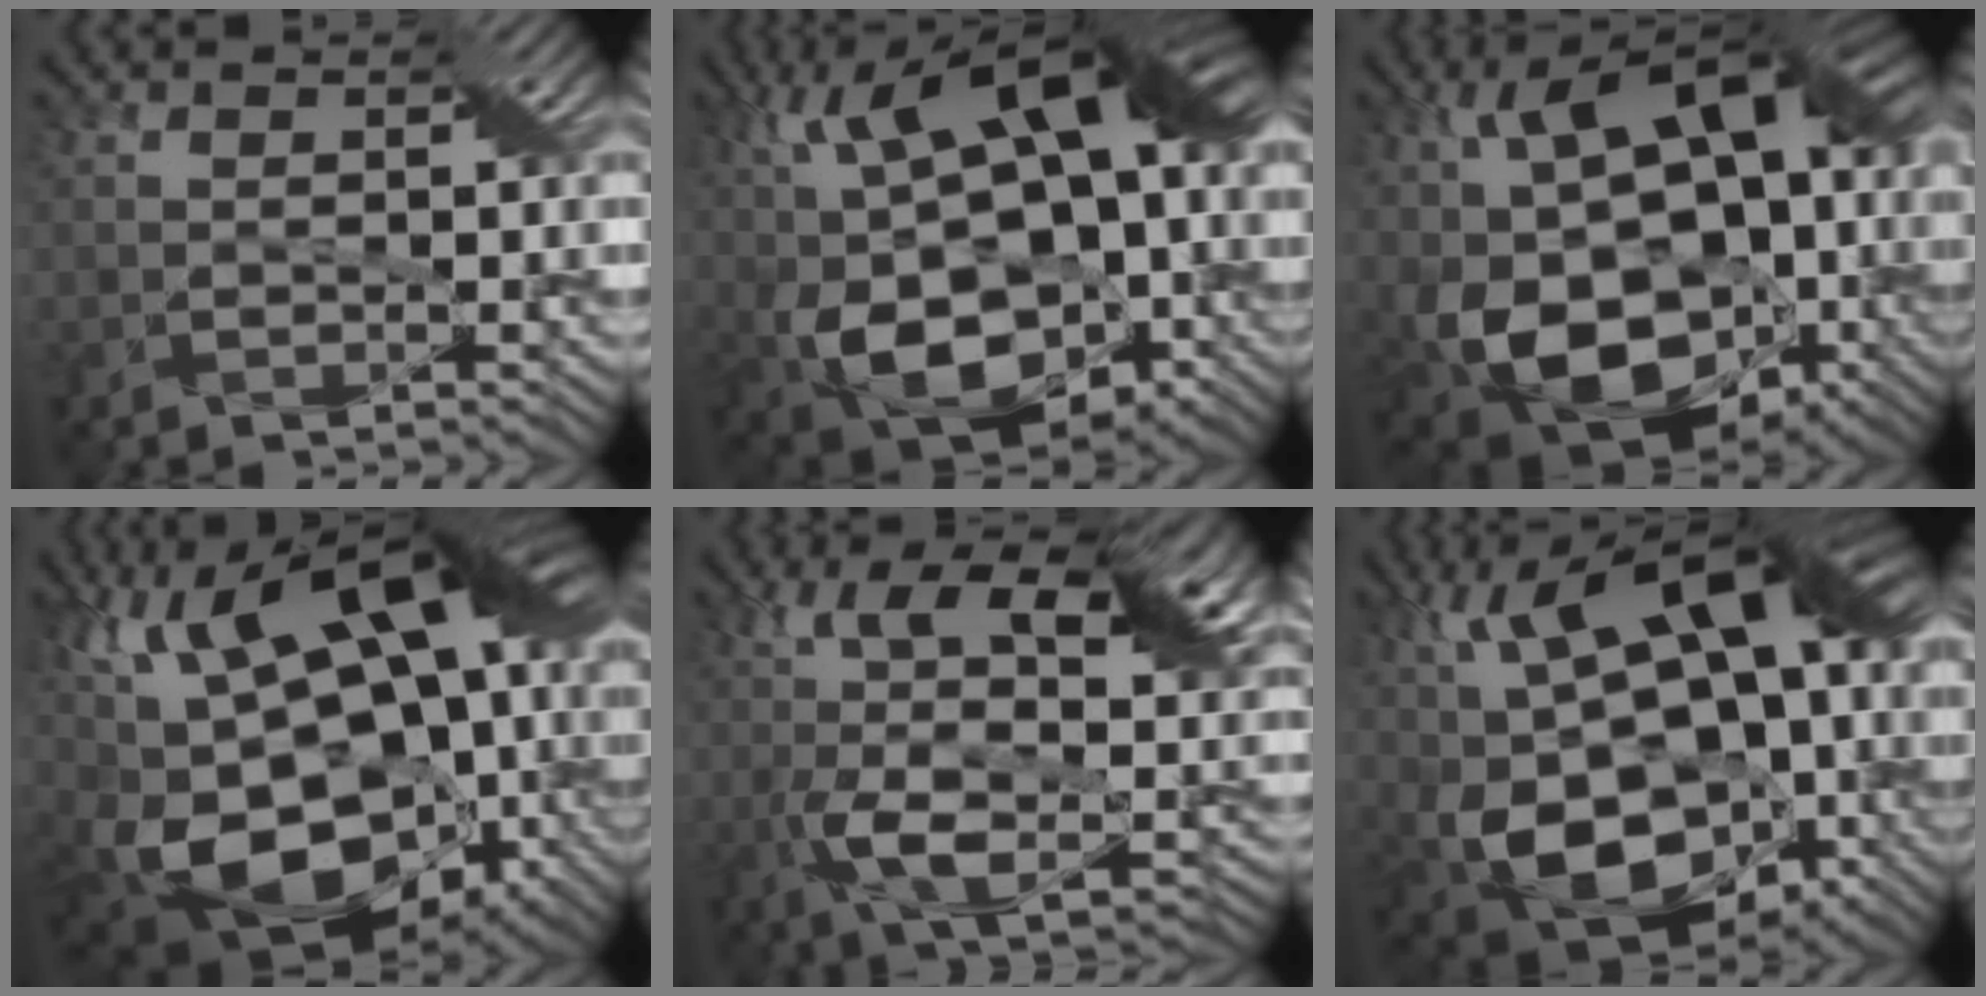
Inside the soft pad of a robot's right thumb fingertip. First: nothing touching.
{"total": 20.7, "force": [1.0, 12.4, 16.5], "torque": [-0.300, 0.000, 0.028]}
{"total": 22.2, "force": [-0.6, 15.1, 16.3], "torque": [-0.316, -0.018, 0.010]}
{"total": 21.2, "force": [-1.0, 12.0, 17.4], "torque": [-0.301, -0.001, -0.010]}
{"total": 16.1, "force": [3.1, 7.4, 13.9], "torque": [-0.246, -0.003, 0.049]}
{"total": 21.5, "force": [0.9, 13.4, 16.8], "torque": [-0.325, -0.006, 0.033]}